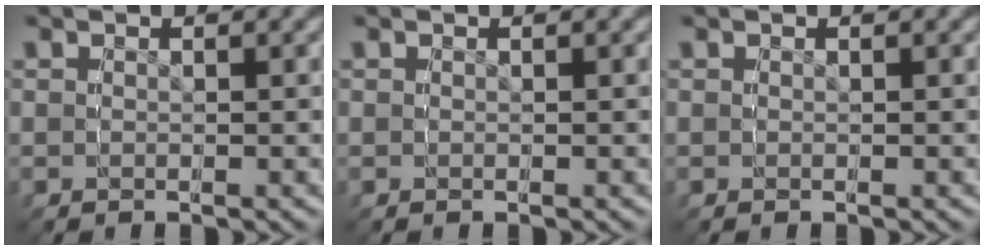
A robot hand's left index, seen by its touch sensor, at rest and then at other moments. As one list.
[{"total": 0.0}, {"total": 0.0}]